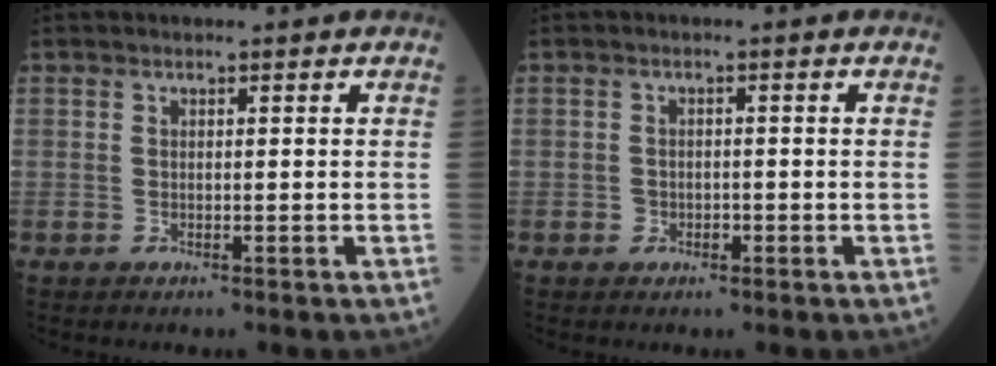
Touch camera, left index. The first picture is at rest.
{"total": 1.4, "force": [-0.6, 1.2, 0.5], "torque": [-0.006, 0.006, -0.005]}